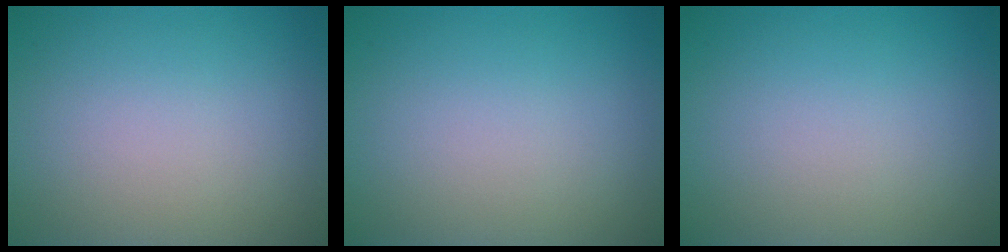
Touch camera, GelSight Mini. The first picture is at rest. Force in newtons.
{"total": 0.0}
{"total": 0.0}